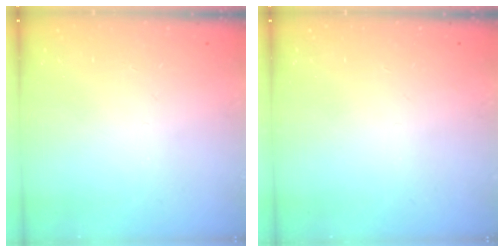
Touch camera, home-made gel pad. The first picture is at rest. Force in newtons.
{"total": 0.0}